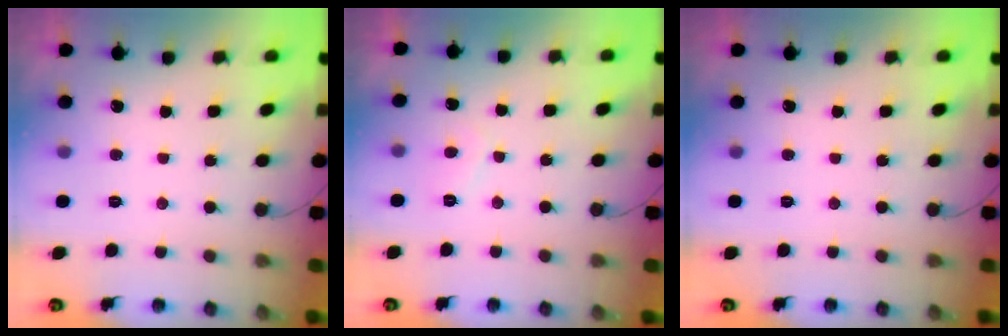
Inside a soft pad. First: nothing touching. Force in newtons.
{"total": 1.3, "press": 1.2, "slide": 0.6}
{"total": 0.0}